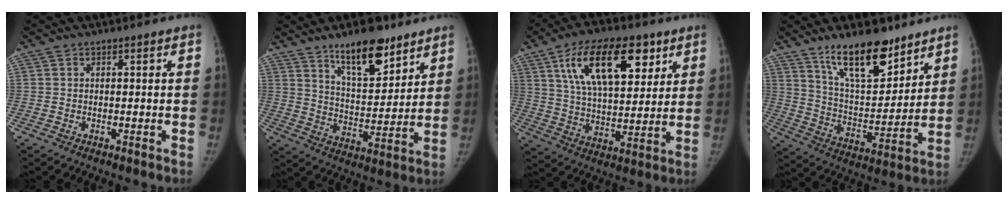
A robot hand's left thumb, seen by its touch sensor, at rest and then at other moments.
{"total": 14.0, "force": [9.9, 5.3, 8.3], "torque": [-0.096, -0.076, 0.173]}
{"total": 19.7, "force": [9.3, 9.7, 14.5], "torque": [-0.200, -0.032, 0.163]}
{"total": 16.3, "force": [11.7, 6.2, 9.5], "torque": [-0.112, -0.086, 0.209]}